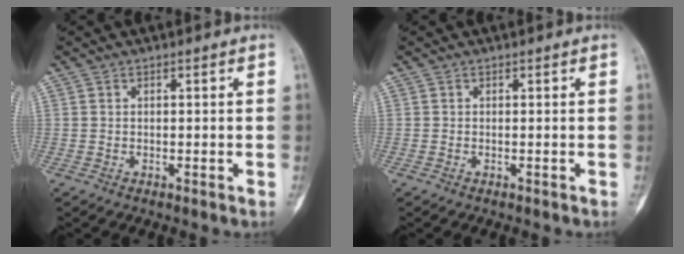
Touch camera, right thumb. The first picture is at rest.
{"total": 0.0}